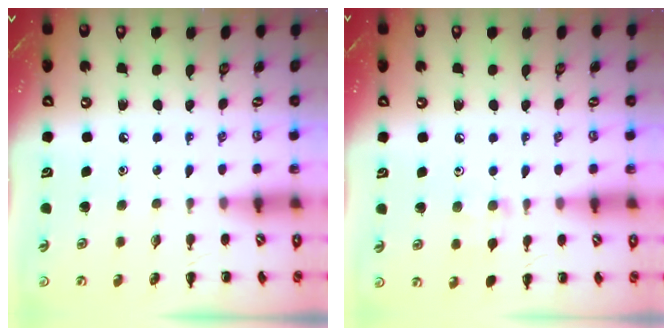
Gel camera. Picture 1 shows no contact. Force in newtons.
{"total": 6.5, "press": 6.2, "slide": 2.0}